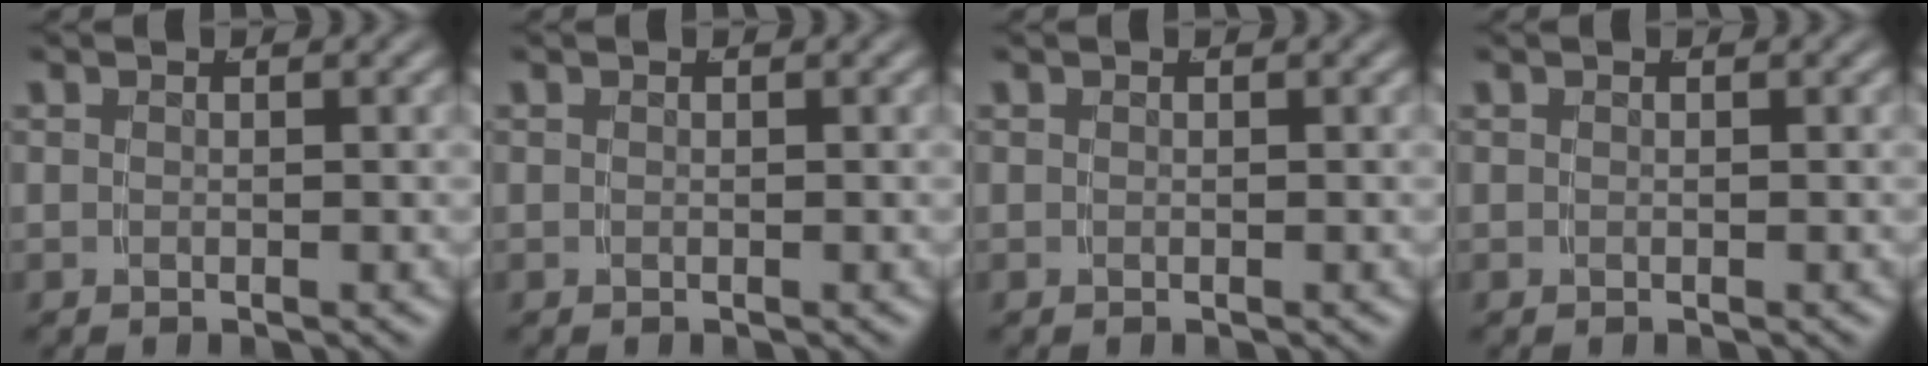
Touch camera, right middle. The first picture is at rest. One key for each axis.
{"total": 0.0}
{"total": 0.0}
{"total": 0.0}